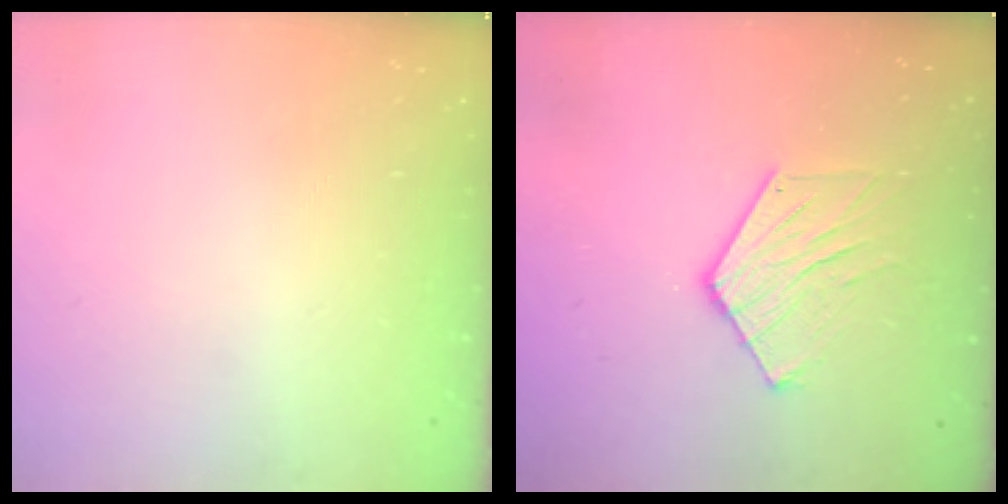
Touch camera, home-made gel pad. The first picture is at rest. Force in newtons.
{"total": 10.1, "press": 10.1, "slide": 0.9}